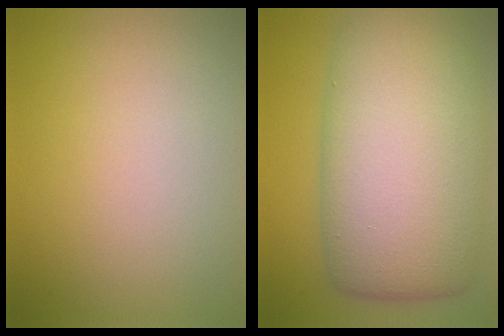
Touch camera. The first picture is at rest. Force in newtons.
{"total": 13.2, "press": 13.2, "slide": 0.4}